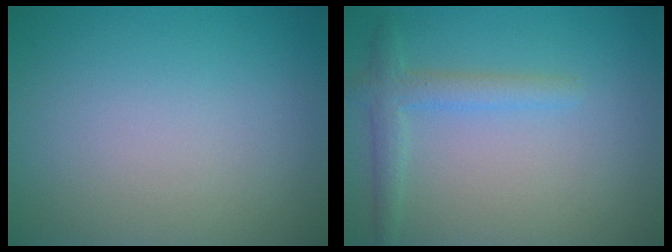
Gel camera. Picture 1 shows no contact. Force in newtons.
{"total": 2.4, "press": 2.4, "slide": 0.0}